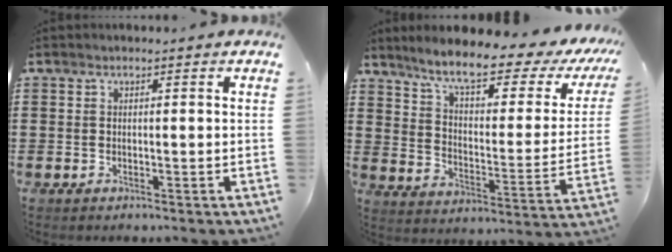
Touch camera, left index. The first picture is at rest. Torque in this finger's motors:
{"motor_torque": [1.32, -0.82, 0.79, 0.21]}